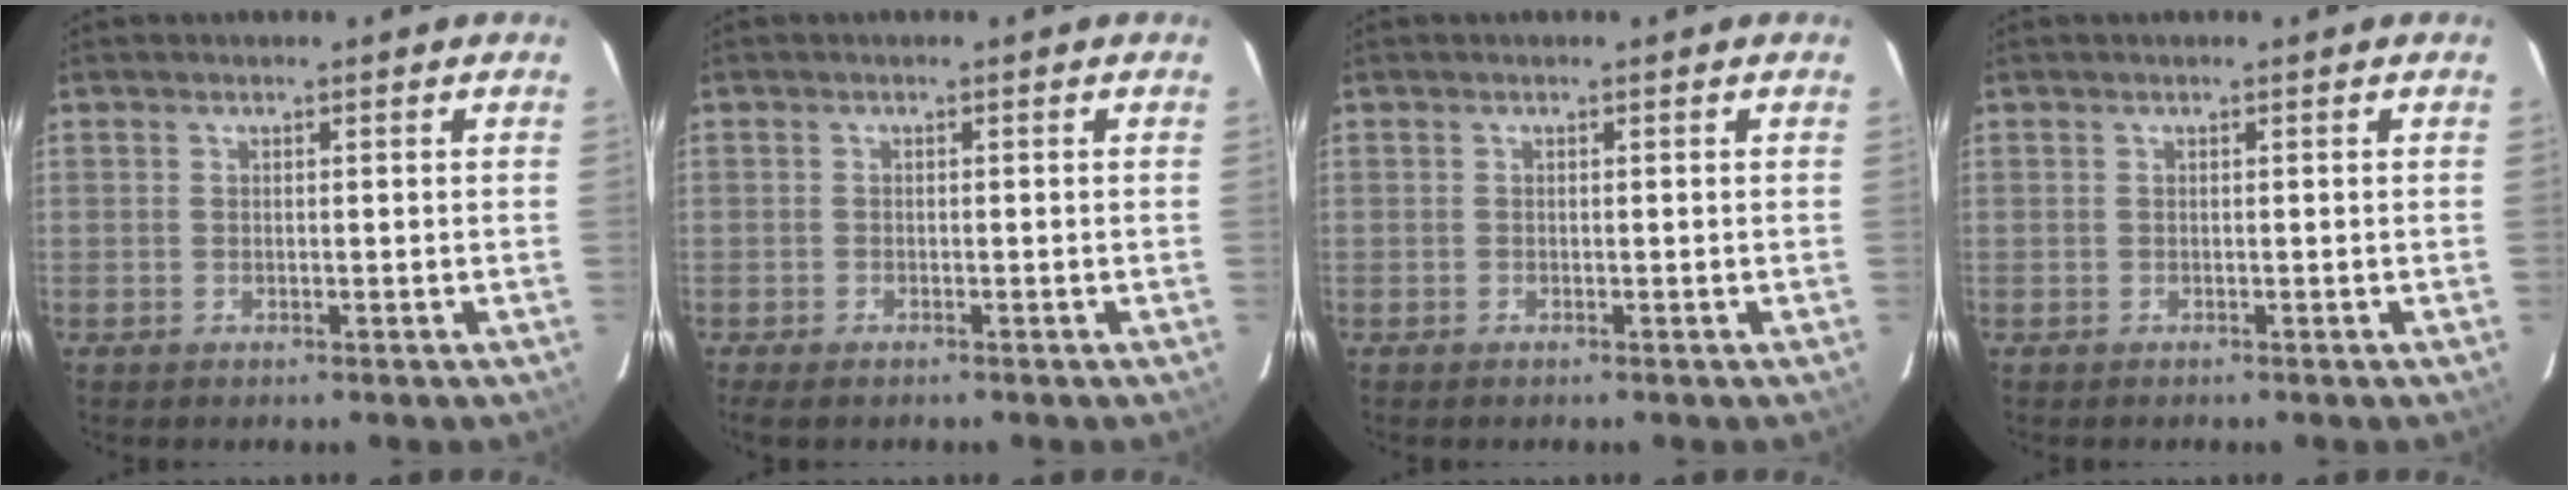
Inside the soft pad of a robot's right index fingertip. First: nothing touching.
{"total": 2.8, "force": [-2.2, 1.0, 1.4], "torque": [-0.035, -0.012, -0.041]}
{"total": 0.0}
{"total": 0.0}